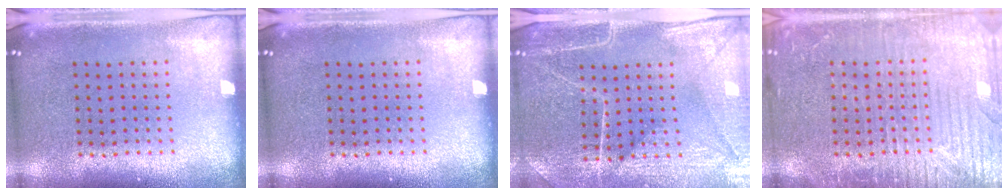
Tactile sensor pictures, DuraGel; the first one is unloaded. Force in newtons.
{"total": 0.0}
{"total": 4.5, "press": 4.2, "slide": 1.6}
{"total": 5.5, "press": 5.4, "slide": 0.7}